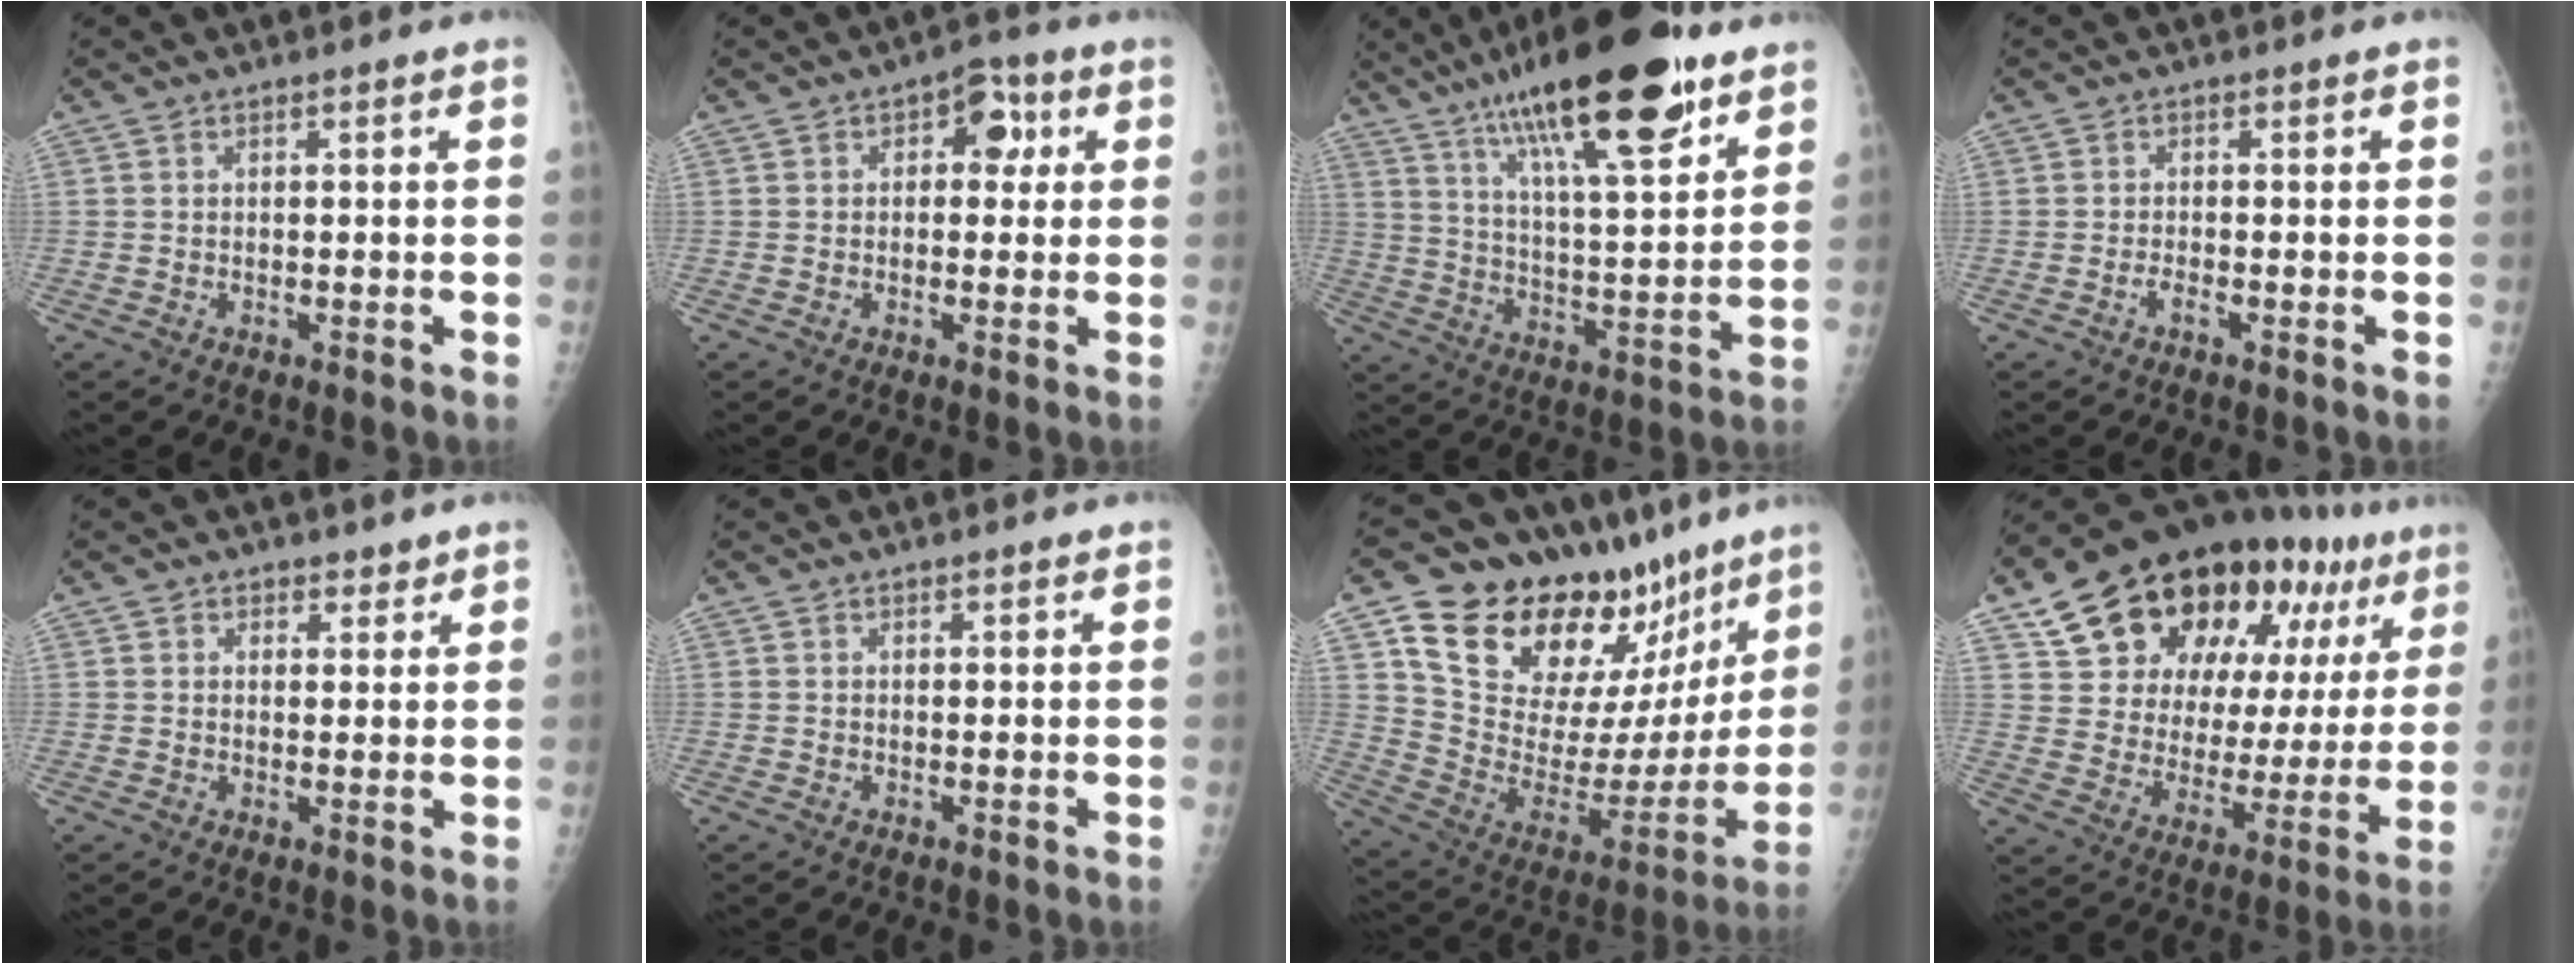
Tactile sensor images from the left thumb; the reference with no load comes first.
{"total": 5.7, "force": [1.6, 3.7, 4.0], "torque": [-0.015, 0.004, 0.010]}
{"total": 24.5, "force": [14.8, 6.7, 18.4], "torque": [-0.285, -0.042, 0.241]}
{"total": 1.3, "force": [-0.7, 0.4, 0.9], "torque": [-0.020, 0.001, -0.017]}
{"total": 6.5, "force": [4.9, 4.3, 0.3], "torque": [0.033, -0.034, 0.057]}
{"total": 0.6, "force": [0.5, 0.4, 0.0], "torque": [0.001, -0.004, 0.005]}
{"total": 31.2, "force": [19.8, 15.2, 18.7], "torque": [-0.260, -0.063, 0.317]}
{"total": 29.3, "force": [17.1, 14.3, 19.1], "torque": [-0.252, -0.019, 0.264]}